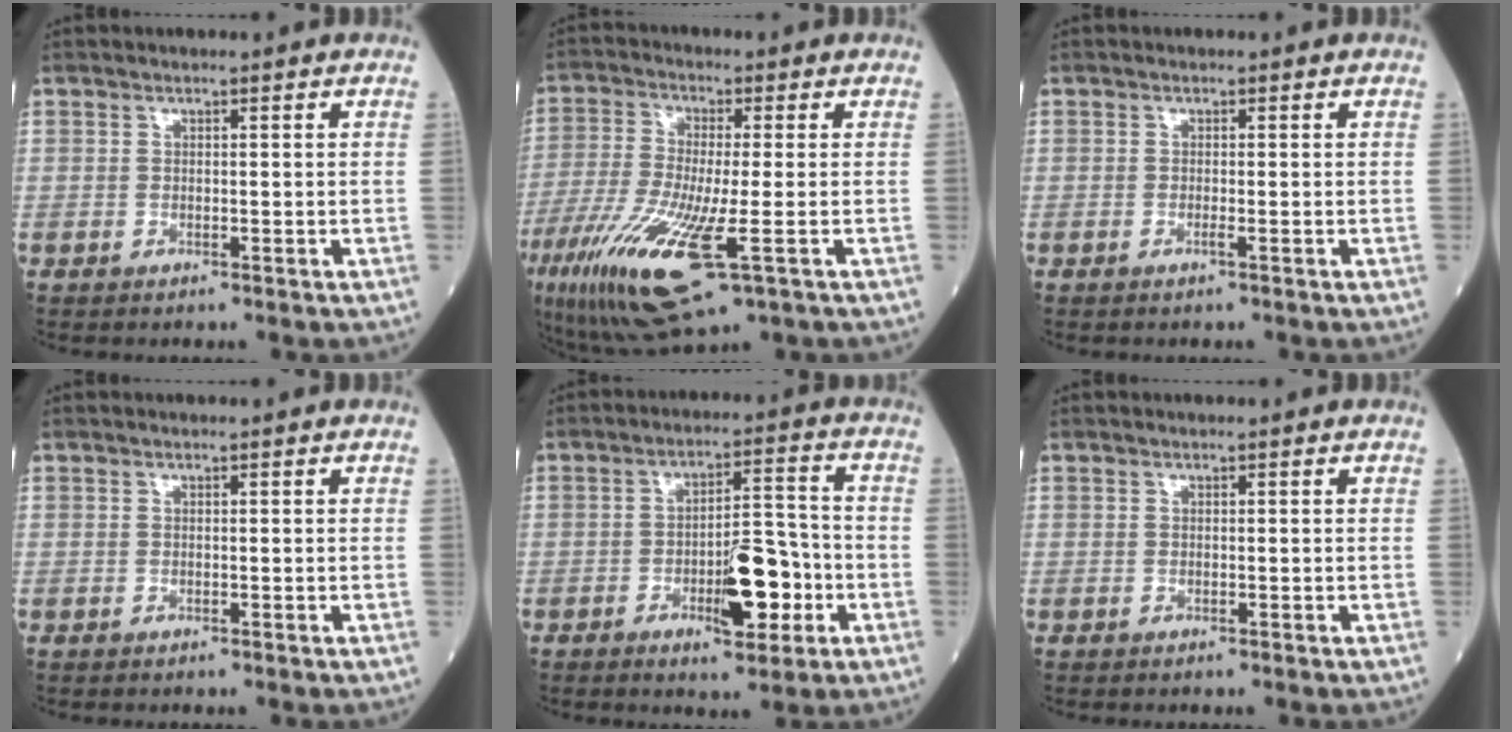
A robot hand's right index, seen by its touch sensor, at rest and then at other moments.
{"total": 16.2, "force": [-6.3, 3.0, 14.6], "torque": [-0.318, -0.049, -0.105]}
{"total": 0.6, "force": [-0.2, -0.1, 0.5], "torque": [-0.012, 0.000, -0.001]}
{"total": 0.0}
{"total": 8.6, "force": [-3.1, 2.5, 7.6], "torque": [-0.118, 0.008, -0.043]}
{"total": 0.0}